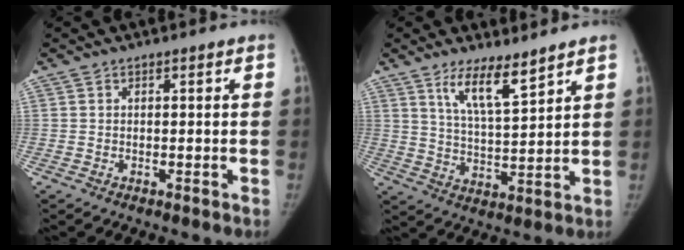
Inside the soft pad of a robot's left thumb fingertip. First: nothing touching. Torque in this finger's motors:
{"motor_torque": [0.24, 0.11, 1.01, -0.53, 0.07]}